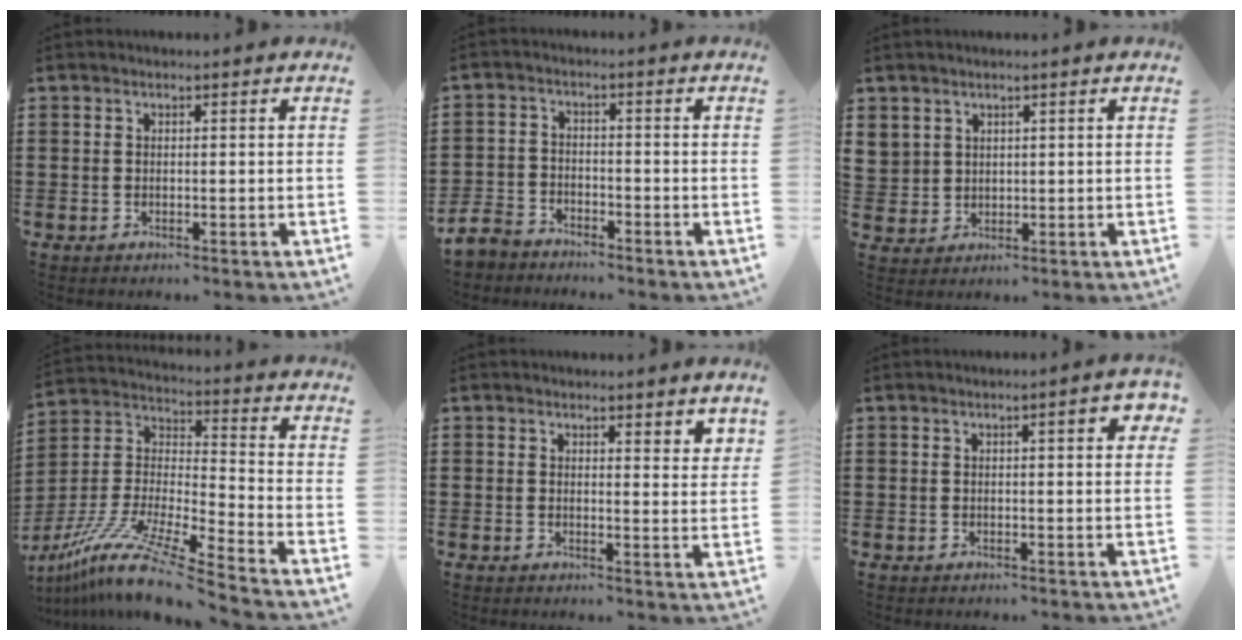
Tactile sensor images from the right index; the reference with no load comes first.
{"total": 4.5, "force": [-4.2, 1.4, 0.7], "torque": [-0.037, -0.002, -0.093]}
{"total": 2.8, "force": [1.9, 2.0, 0.1], "torque": [-0.014, 0.005, 0.036]}
{"total": 11.7, "force": [-10.1, -0.4, 6.1], "torque": [-0.137, -0.009, -0.207]}
{"total": 1.8, "force": [1.7, 0.5, 0.3], "torque": [-0.001, 0.002, 0.032]}
{"total": 2.9, "force": [0.7, 0.6, 2.7], "torque": [-0.036, 0.001, 0.007]}